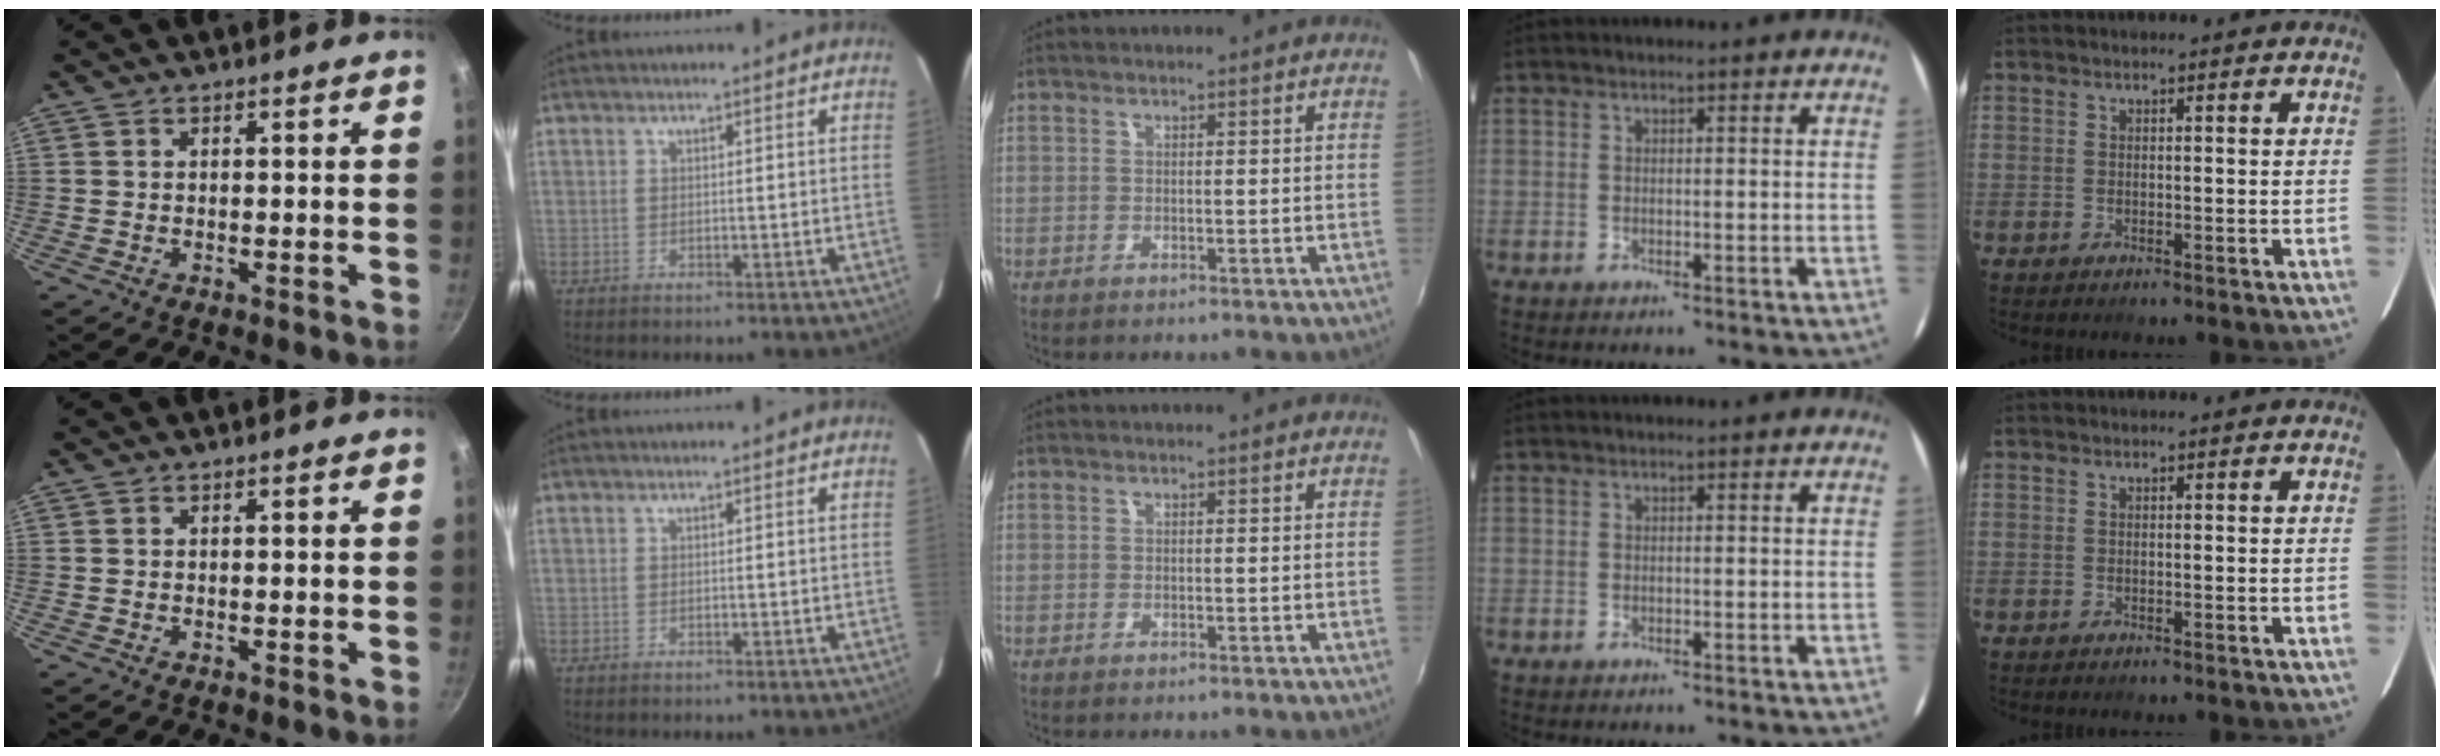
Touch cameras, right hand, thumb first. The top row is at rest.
{}